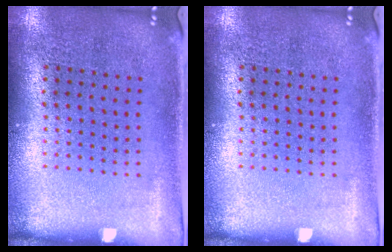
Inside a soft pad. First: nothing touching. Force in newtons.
{"total": 0.0}